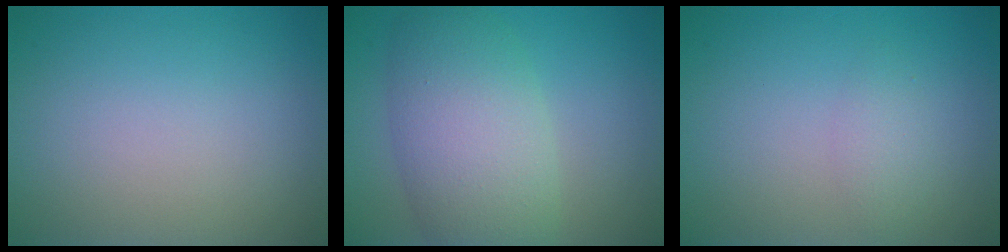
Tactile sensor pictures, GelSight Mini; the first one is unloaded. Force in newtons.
{"total": 7.6, "press": 7.6, "slide": 0.5}
{"total": 1.4, "press": 1.4, "slide": 0.1}